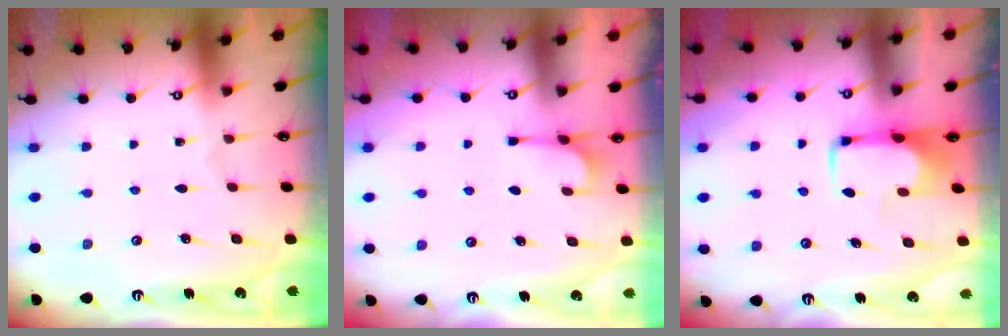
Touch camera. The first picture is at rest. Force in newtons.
{"total": 3.2, "press": 3.0, "slide": 1.0}
{"total": 2.1, "press": 2.1, "slide": 0.4}